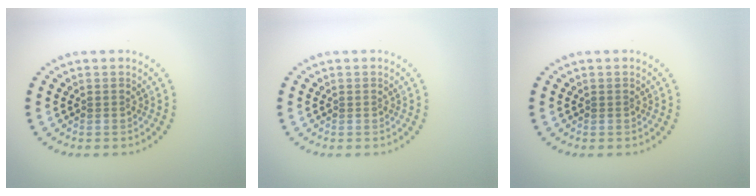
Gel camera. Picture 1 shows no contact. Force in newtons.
{"total": 0.0}
{"total": 0.0}